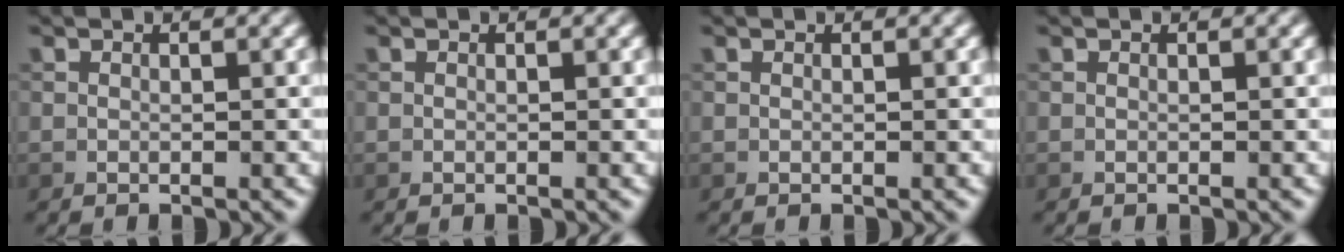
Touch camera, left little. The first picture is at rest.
{"total": 0.0}
{"total": 0.0}
{"total": 0.0}